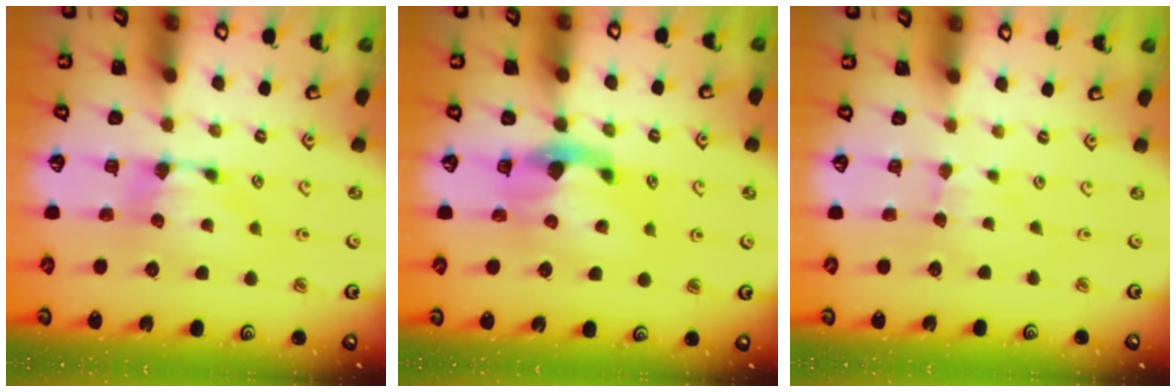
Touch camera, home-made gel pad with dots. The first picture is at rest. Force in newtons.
{"total": 2.7, "press": 2.4, "slide": 1.3}
{"total": 2.4, "press": 2.3, "slide": 0.5}